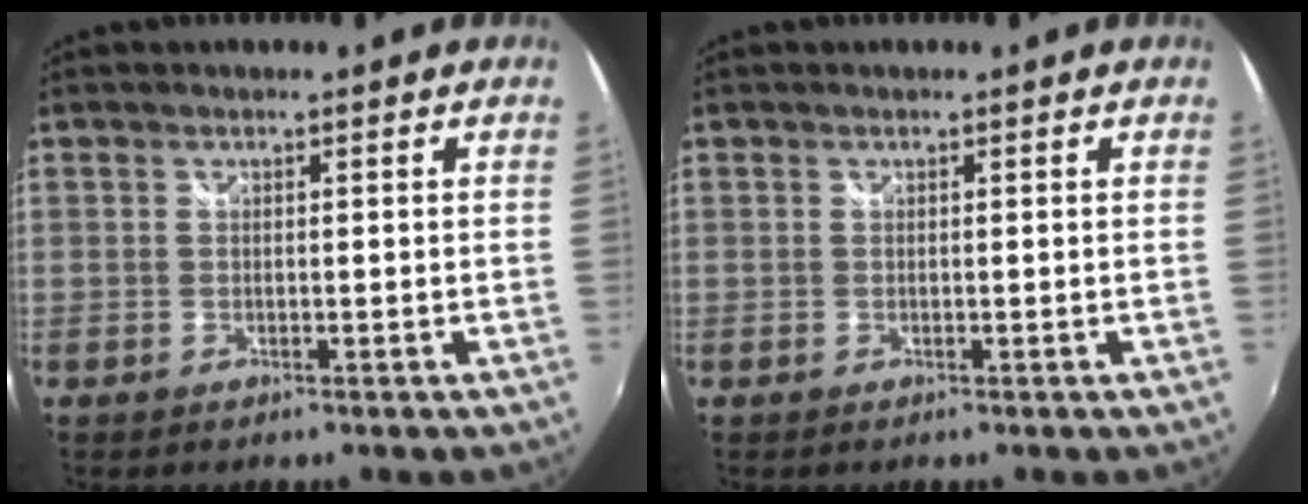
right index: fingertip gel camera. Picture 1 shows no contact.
{"total": 0.0}